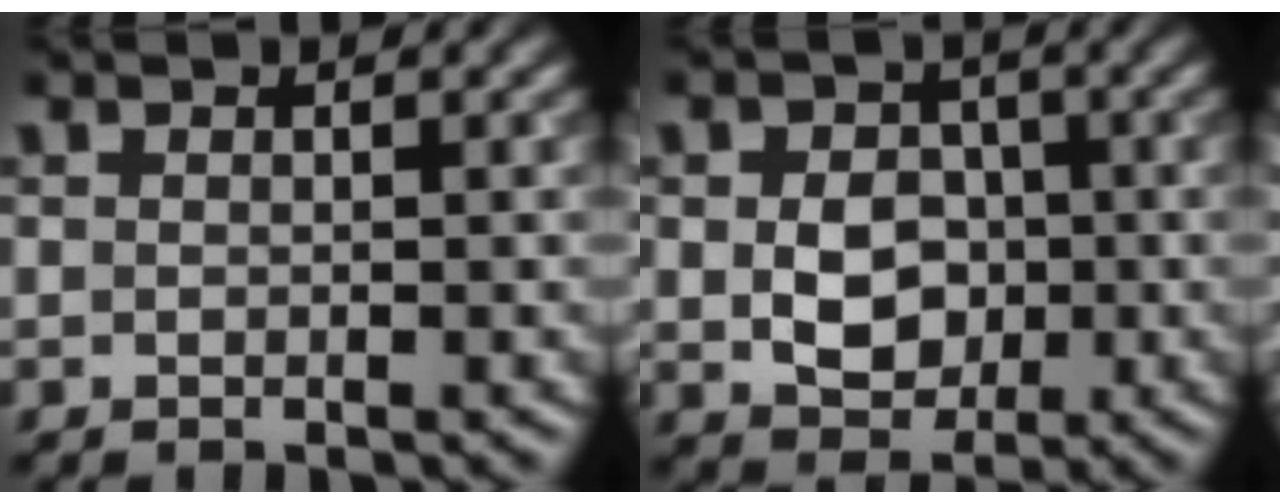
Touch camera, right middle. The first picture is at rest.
{"total": 4.4, "force": [-0.3, 3.5, 2.7], "torque": [-0.045, -0.004, -0.005]}